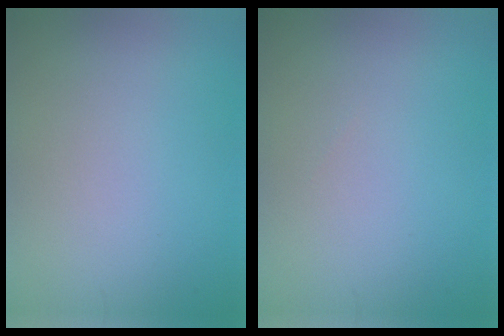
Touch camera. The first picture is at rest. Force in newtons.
{"total": 0.0}